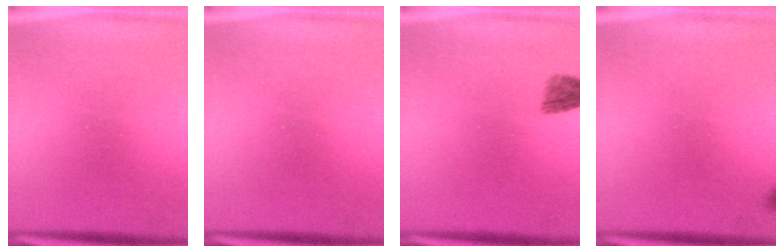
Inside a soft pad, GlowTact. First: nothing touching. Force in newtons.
{"total": 0.0}
{"total": 1.9}
{"total": 1.0}